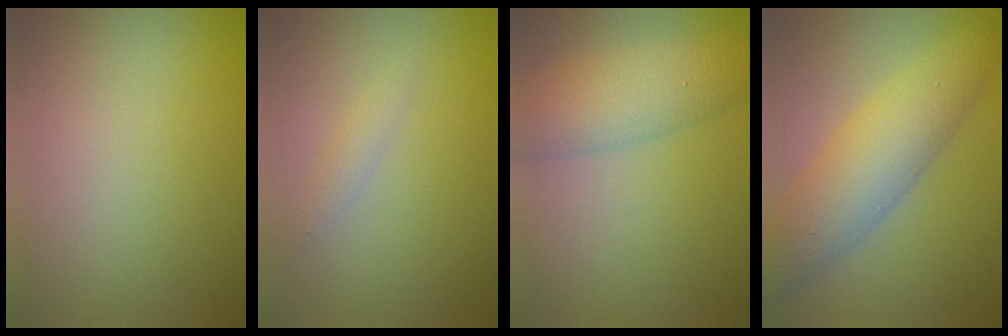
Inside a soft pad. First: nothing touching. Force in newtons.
{"total": 1.1, "press": 1.1, "slide": 0.1}
{"total": 5.6, "press": 5.6, "slide": 0.2}
{"total": 6.5, "press": 6.5, "slide": 0.2}